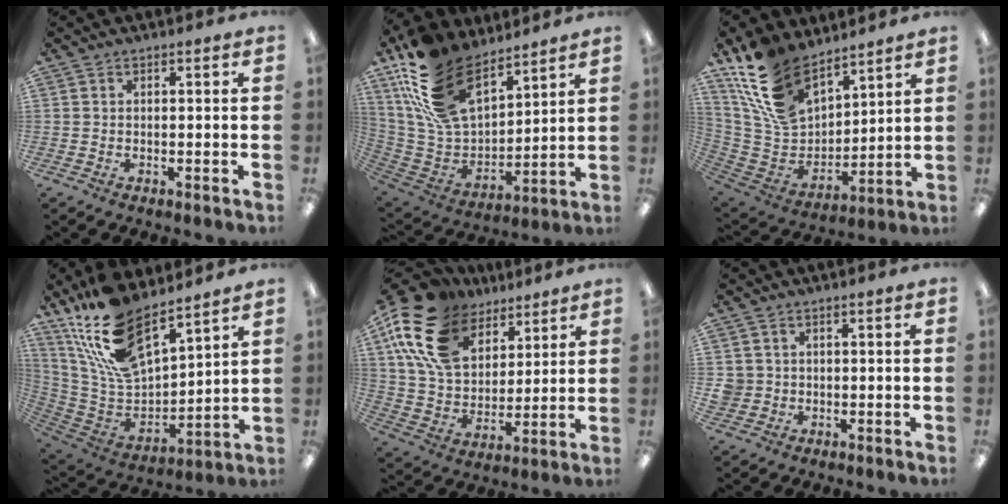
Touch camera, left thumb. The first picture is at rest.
{"total": 22.8, "force": [14.6, 12.3, 12.5], "torque": [-0.275, -0.072, 0.273]}
{"total": 19.4, "force": [13.0, 10.7, 9.6], "torque": [-0.214, -0.063, 0.248]}
{"total": 20.3, "force": [15.1, 8.1, 10.8], "torque": [-0.234, -0.091, 0.275]}
{"total": 20.6, "force": [11.6, 12.4, 11.7], "torque": [-0.255, -0.041, 0.213]}
{"total": 3.0, "force": [0.3, 3.0, 0.3], "torque": [-0.012, 0.006, 0.006]}